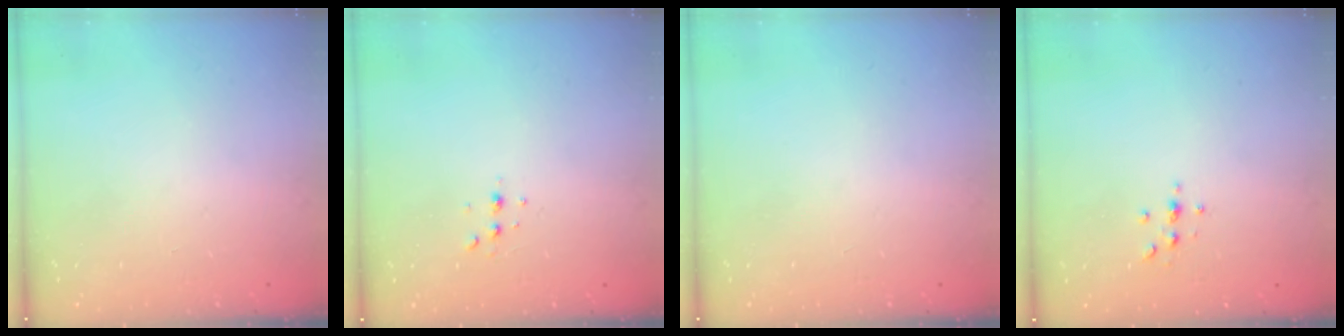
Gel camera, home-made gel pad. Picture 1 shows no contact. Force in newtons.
{"total": 3.1, "press": 3.1, "slide": 0.6}
{"total": 0.0}
{"total": 2.3, "press": 2.2, "slide": 0.2}